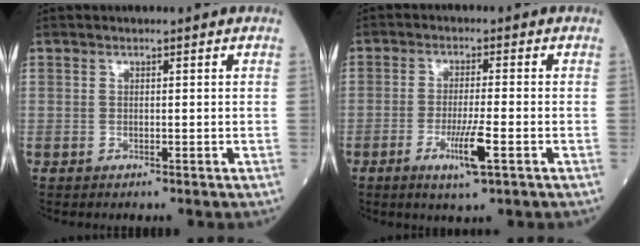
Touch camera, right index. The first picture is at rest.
{"total": 6.0, "force": [-2.4, 0.1, 5.5], "torque": [-0.105, -0.012, -0.040]}